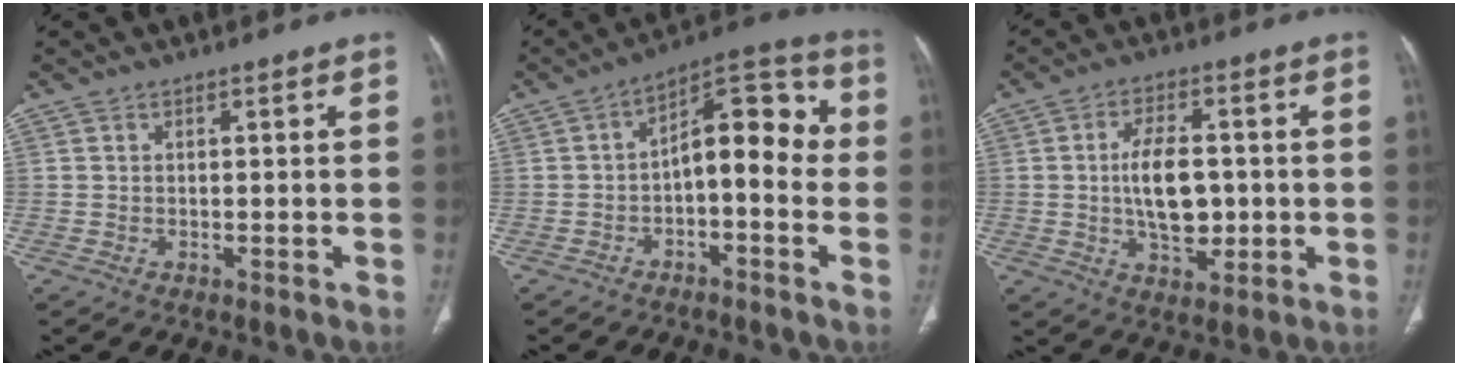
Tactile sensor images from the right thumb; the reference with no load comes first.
{"total": 12.1, "force": [-1.2, 6.1, 10.4], "torque": [-0.118, 0.051, -0.029]}
{"total": 10.1, "force": [-0.2, 5.6, 8.4], "torque": [-0.129, 0.001, 0.000]}